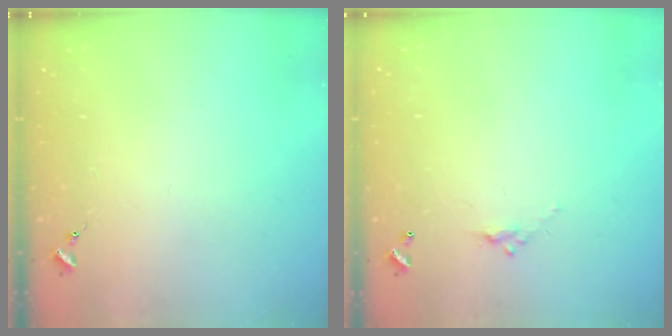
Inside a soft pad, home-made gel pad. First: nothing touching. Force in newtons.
{"total": 4.9, "press": 4.9, "slide": 0.2}